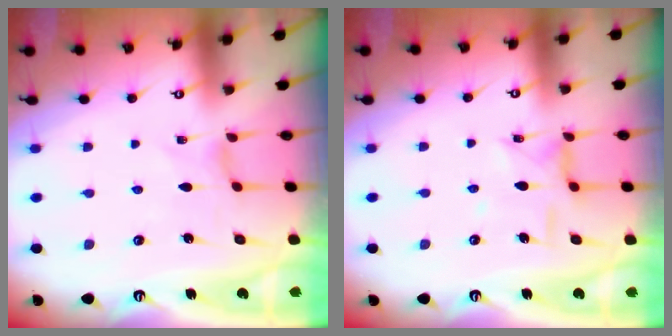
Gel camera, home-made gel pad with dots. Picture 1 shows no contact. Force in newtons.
{"total": 6.0, "press": 6.0, "slide": 0.5}